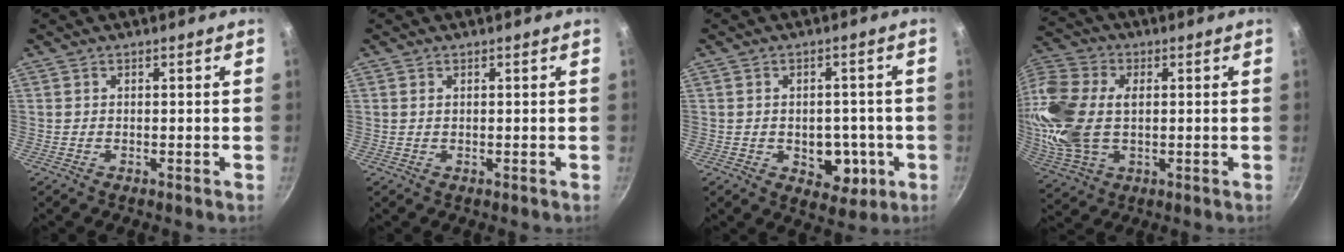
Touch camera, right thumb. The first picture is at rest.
{"total": 0.7, "force": [0.3, 0.4, 0.5], "torque": [-0.010, 0.001, 0.004]}
{"total": 8.2, "force": [-2.1, 5.8, 5.5], "torque": [-0.038, 0.003, -0.020]}
{"total": 20.5, "force": [1.4, 13.8, 15.2], "torque": [-0.335, 0.017, 0.025]}